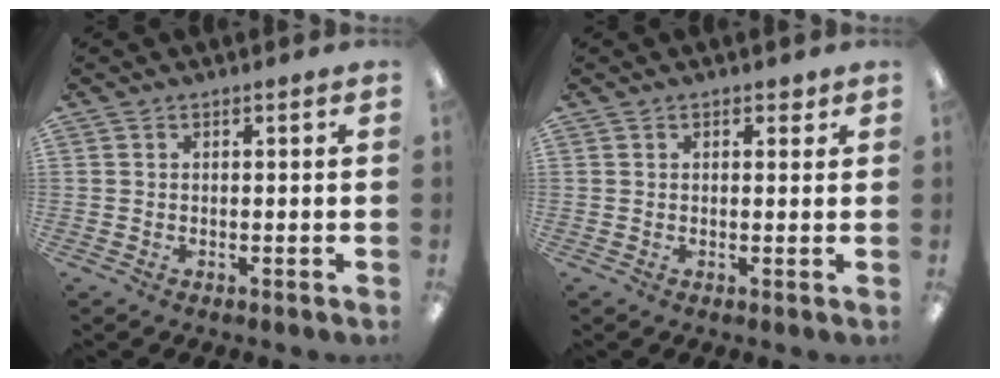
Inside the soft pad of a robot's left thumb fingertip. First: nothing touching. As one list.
[{"total": 1.7, "force": [0.9, 1.0, 0.9], "torque": [-0.003, -0.003, 0.013]}]